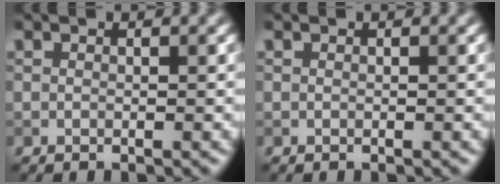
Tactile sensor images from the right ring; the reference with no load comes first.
{"total": 0.0}